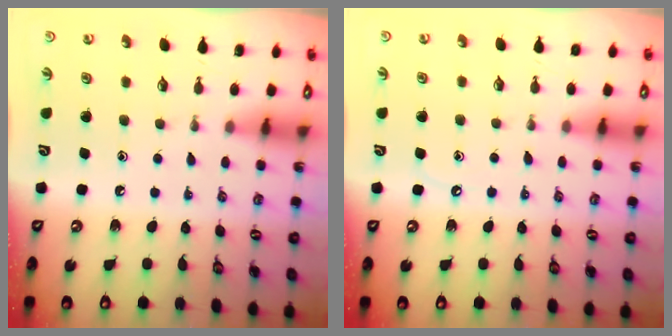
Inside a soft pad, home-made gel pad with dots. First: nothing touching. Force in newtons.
{"total": 5.3, "press": 5.2, "slide": 0.8}